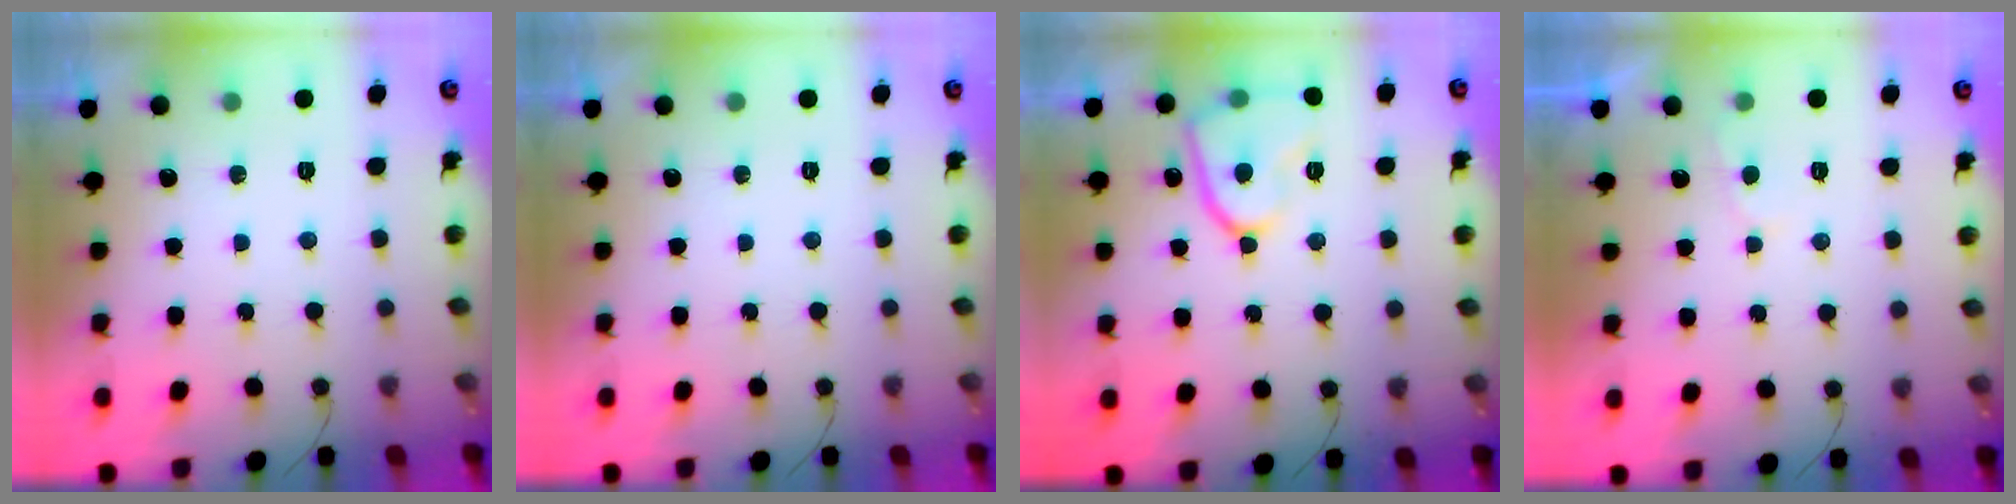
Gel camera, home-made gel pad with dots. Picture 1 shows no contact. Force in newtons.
{"total": 0.0}
{"total": 12.7, "press": 12.6, "slide": 1.5}
{"total": 2.0, "press": 2.0, "slide": 0.3}